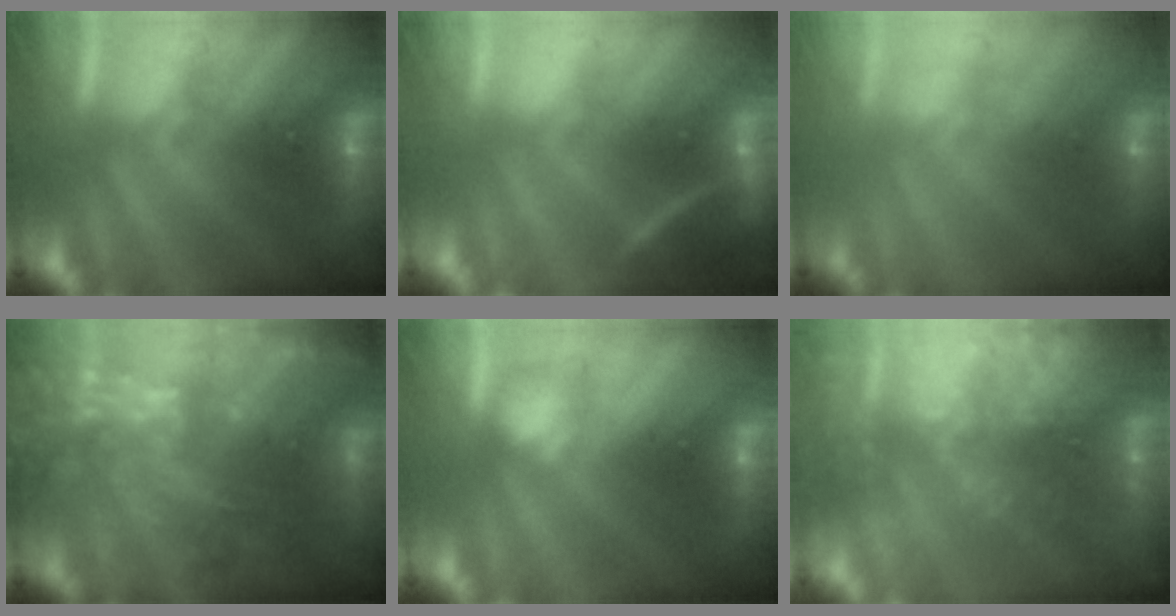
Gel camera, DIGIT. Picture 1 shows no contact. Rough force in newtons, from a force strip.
{"total": 2.8}
{"total": 2.7}
{"total": 5.9}
{"total": 3.7}
{"total": 11.8}